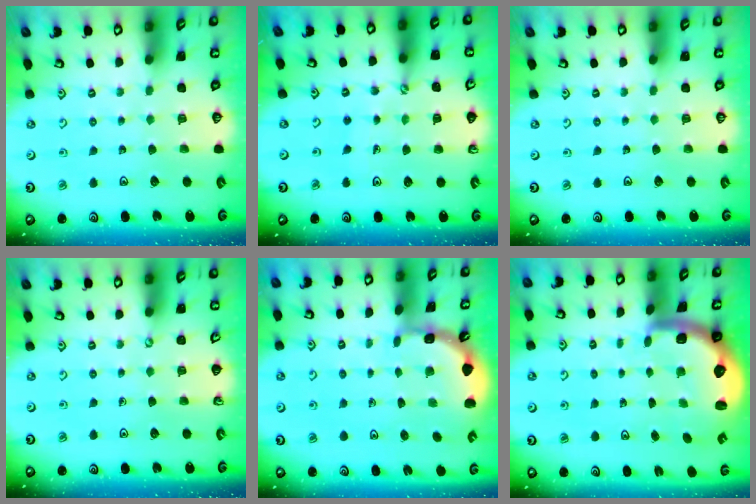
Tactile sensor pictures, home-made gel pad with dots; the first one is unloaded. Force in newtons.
{"total": 2.2, "press": 1.4, "slide": 1.6}
{"total": 0.0}
{"total": 0.0}
{"total": 1.7, "press": 1.7, "slide": 0.0}
{"total": 2.8, "press": 2.4, "slide": 1.4}